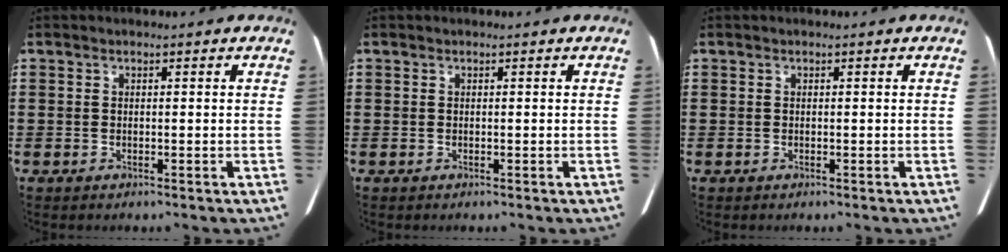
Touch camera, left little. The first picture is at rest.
{"total": 0.0}
{"total": 0.0}